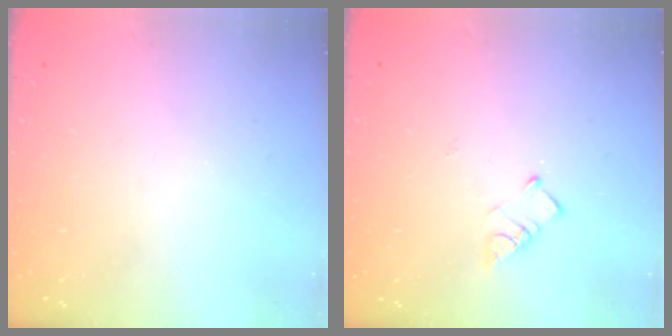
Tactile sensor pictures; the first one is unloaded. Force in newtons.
{"total": 2.9, "press": 2.9, "slide": 0.0}